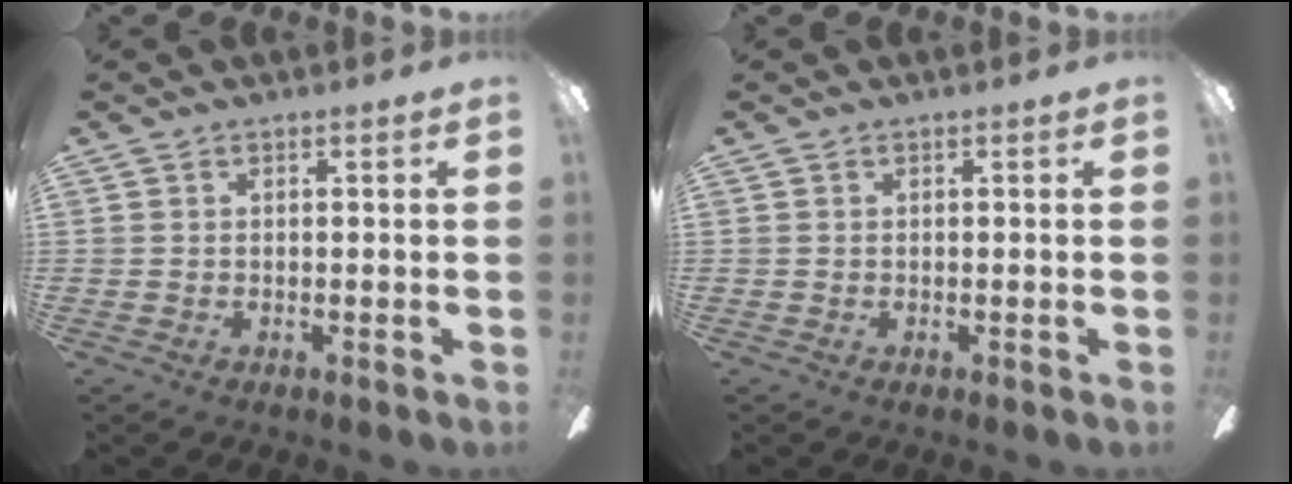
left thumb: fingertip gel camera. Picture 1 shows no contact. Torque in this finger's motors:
{"motor_torque": [-0.04, -0.01, 0.05, -0.02, 0.00]}